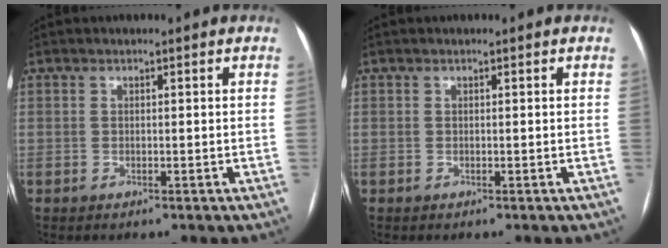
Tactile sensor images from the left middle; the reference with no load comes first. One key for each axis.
{"total": 0.0}